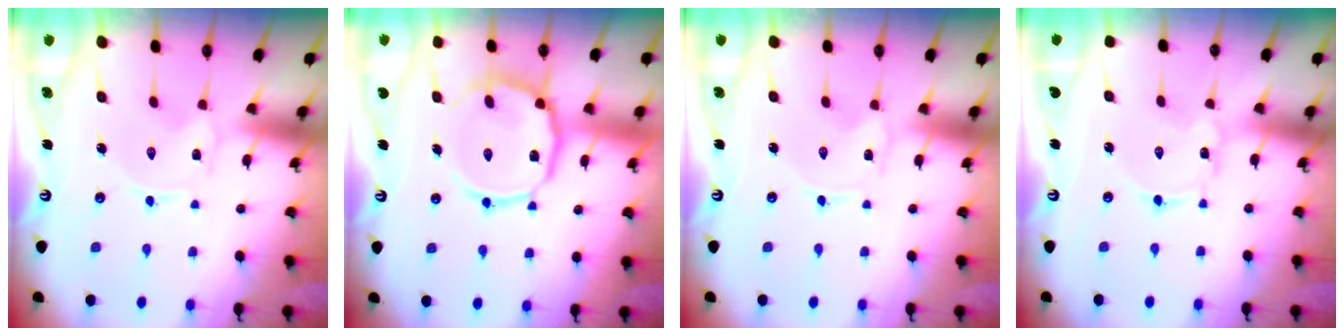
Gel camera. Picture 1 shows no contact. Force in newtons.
{"total": 13.7, "press": 13.6, "slide": 1.1}
{"total": 0.0}
{"total": 2.2, "press": 2.2, "slide": 0.2}